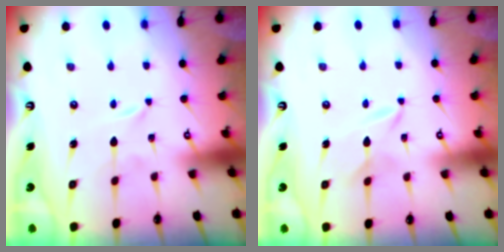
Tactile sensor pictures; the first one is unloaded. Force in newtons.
{"total": 3.7, "press": 3.7, "slide": 0.3}